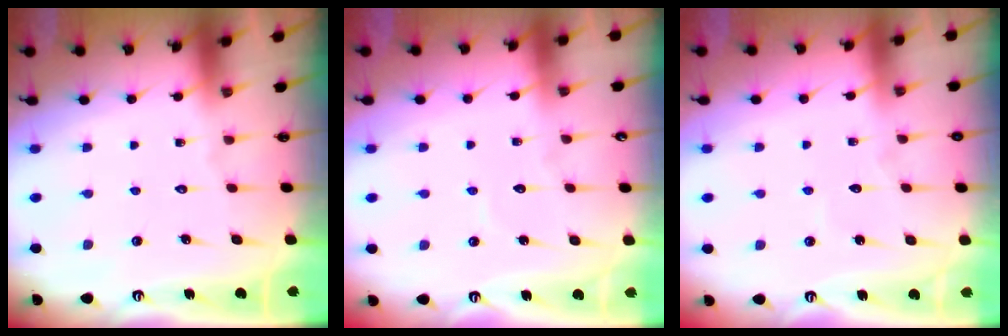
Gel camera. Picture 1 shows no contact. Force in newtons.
{"total": 3.9, "press": 3.9, "slide": 0.3}
{"total": 3.6, "press": 3.6, "slide": 0.4}